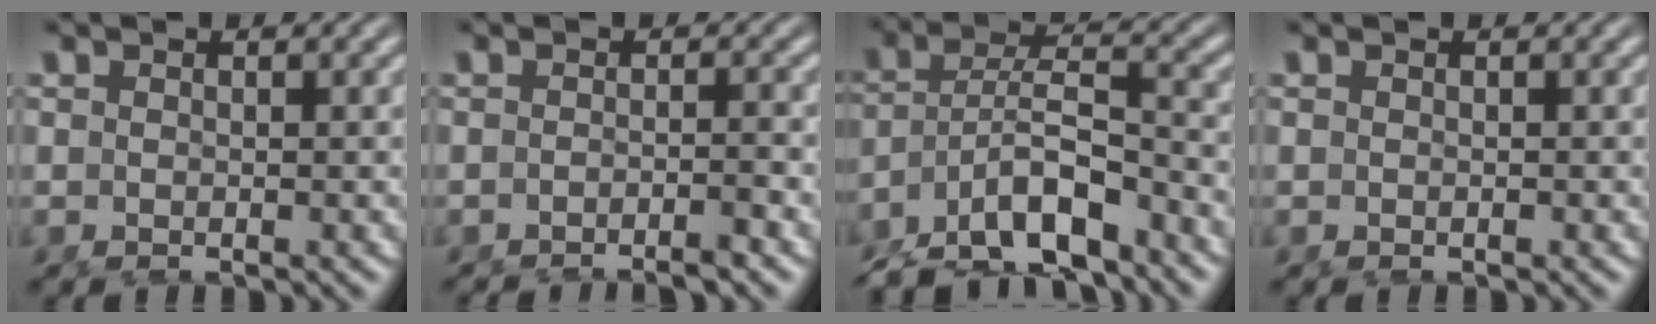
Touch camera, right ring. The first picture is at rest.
{"total": 2.1, "force": [-1.9, -0.5, 0.8], "torque": [-0.005, 0.008, -0.038]}
{"total": 7.5, "force": [-3.8, 4.7, 4.6], "torque": [-0.095, -0.022, -0.055]}
{"total": 0.0}